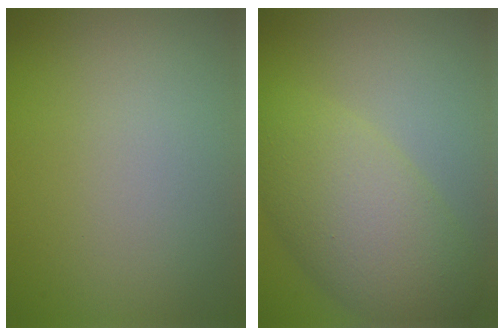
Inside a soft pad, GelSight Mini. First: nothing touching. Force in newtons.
{"total": 7.0, "press": 7.0, "slide": 0.2}